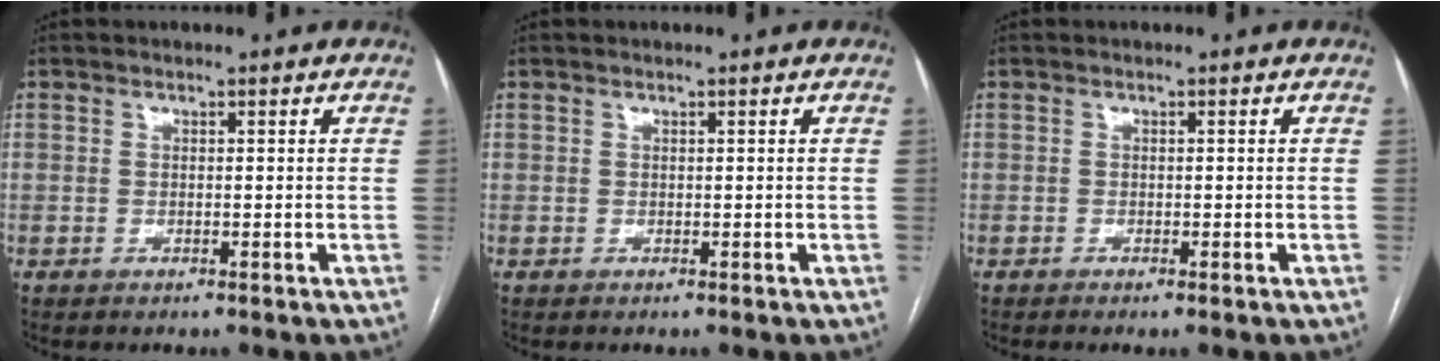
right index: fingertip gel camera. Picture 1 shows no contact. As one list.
[{"total": 0.0}, {"total": 1.0, "force": [-0.6, -0.1, 0.7], "torque": [-0.016, -0.002, -0.010]}]